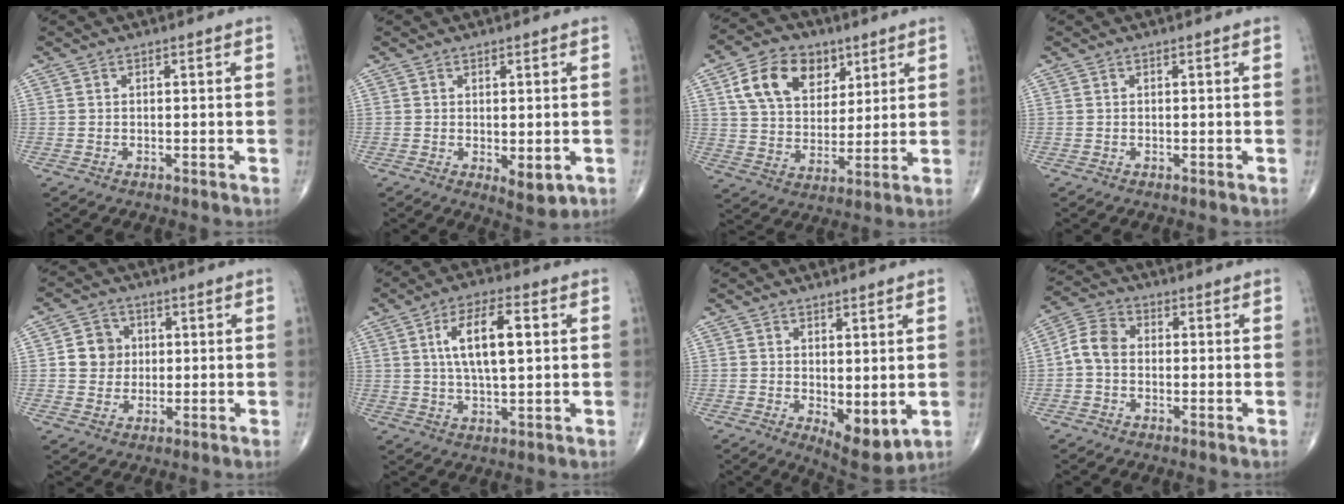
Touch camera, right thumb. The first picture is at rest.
{"total": 4.3, "force": [-0.9, 1.9, 3.8], "torque": [-0.043, -0.012, -0.004]}
{"total": 14.4, "force": [6.3, 10.0, 8.1], "torque": [-0.112, -0.016, 0.114]}
{"total": 0.0}
{"total": 5.8, "force": [0.8, 5.4, 2.2], "torque": [-0.007, 0.003, 0.009]}
{"total": 11.2, "force": [2.5, 4.3, 10.0], "torque": [-0.173, 0.003, 0.043]}
{"total": 7.1, "force": [-0.5, 3.1, 6.4], "torque": [-0.077, -0.020, 0.004]}
{"total": 5.5, "force": [-0.6, 4.0, 3.7], "torque": [-0.065, 0.018, -0.026]}